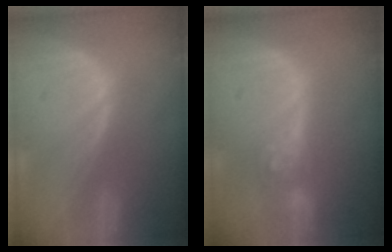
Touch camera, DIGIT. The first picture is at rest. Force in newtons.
{"total": 4.6, "press": 4.0, "slide": 2.3}